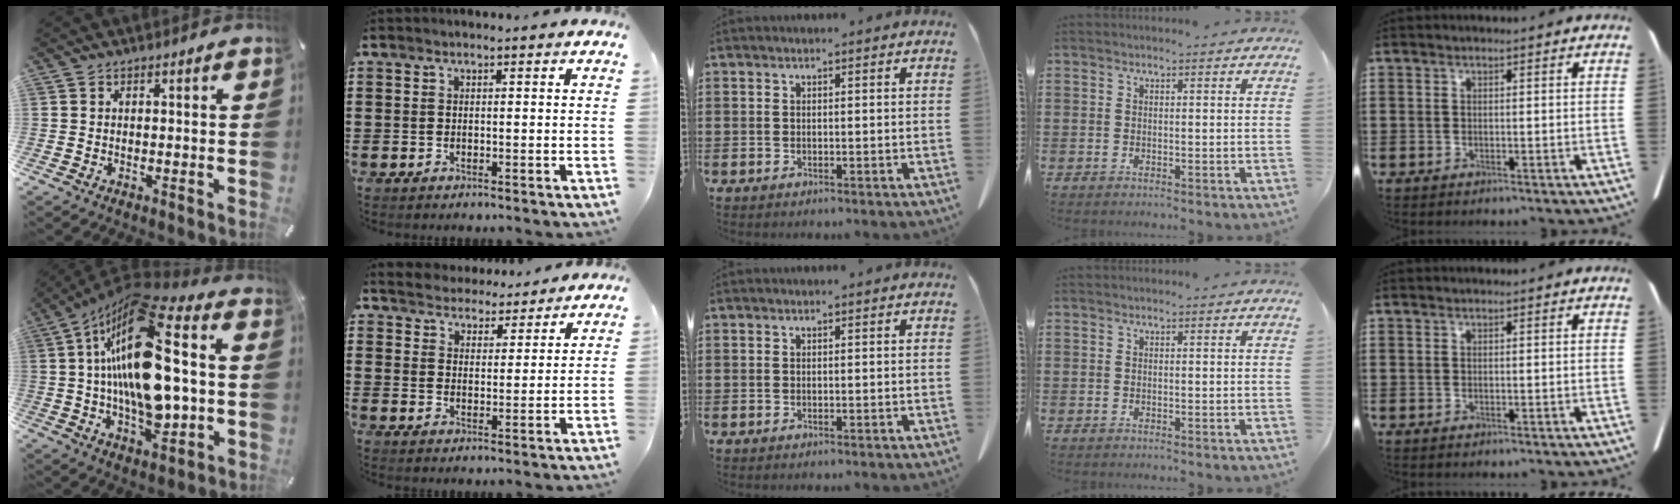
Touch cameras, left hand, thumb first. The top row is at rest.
{"thumb": {"total": 24.9, "force": [2.9, 11.8, 21.7], "torque": [-0.408, -0.013, 0.047]}, "index": {"total": 4.2, "force": [4.1, 0.5, -0.7], "torque": [-0.008, -0.025, 0.072]}}